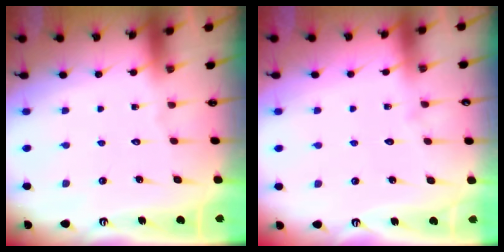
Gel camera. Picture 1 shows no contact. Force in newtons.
{"total": 2.6, "press": 2.6, "slide": 0.3}